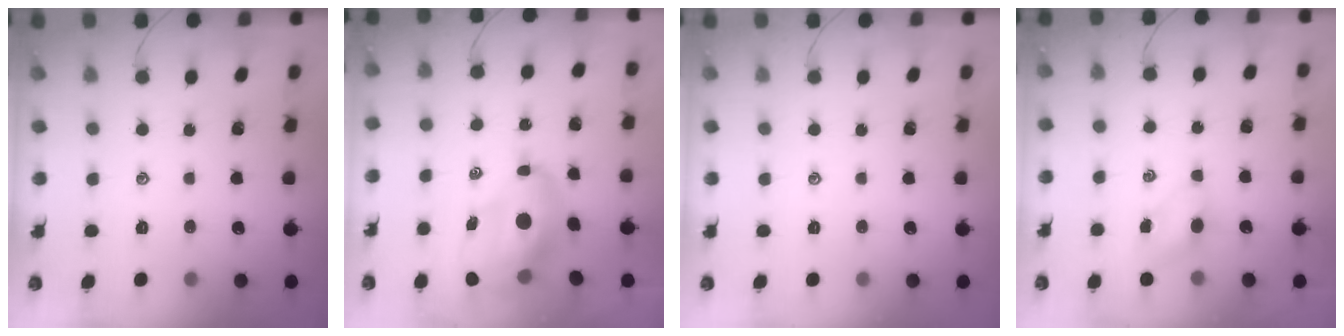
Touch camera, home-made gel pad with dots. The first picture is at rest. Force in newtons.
{"total": 12.1, "press": 11.7, "slide": 3.2}
{"total": 0.0}
{"total": 5.0, "press": 4.9, "slide": 1.1}